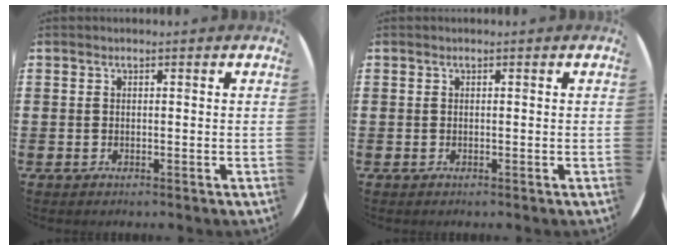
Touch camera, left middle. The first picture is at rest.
{"total": 0.0}